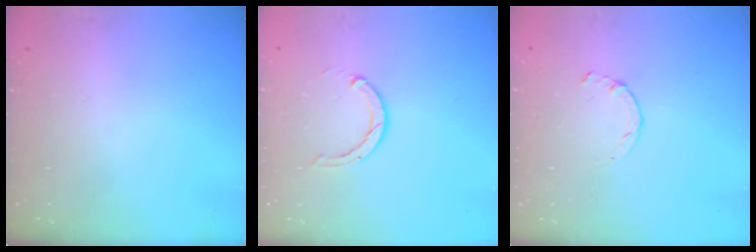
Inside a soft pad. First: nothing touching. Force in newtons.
{"total": 2.0, "press": 2.0, "slide": 0.3}
{"total": 0.9, "press": 0.9, "slide": 0.3}